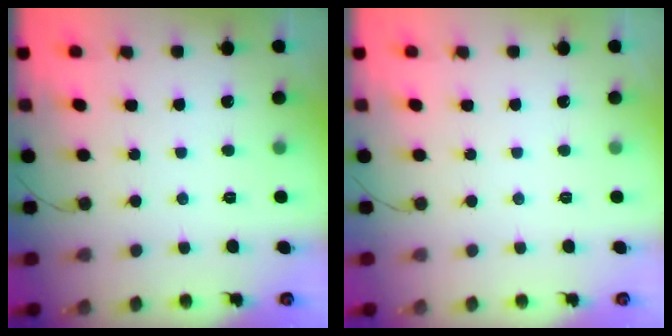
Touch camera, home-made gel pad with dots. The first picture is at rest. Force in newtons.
{"total": 0.0}